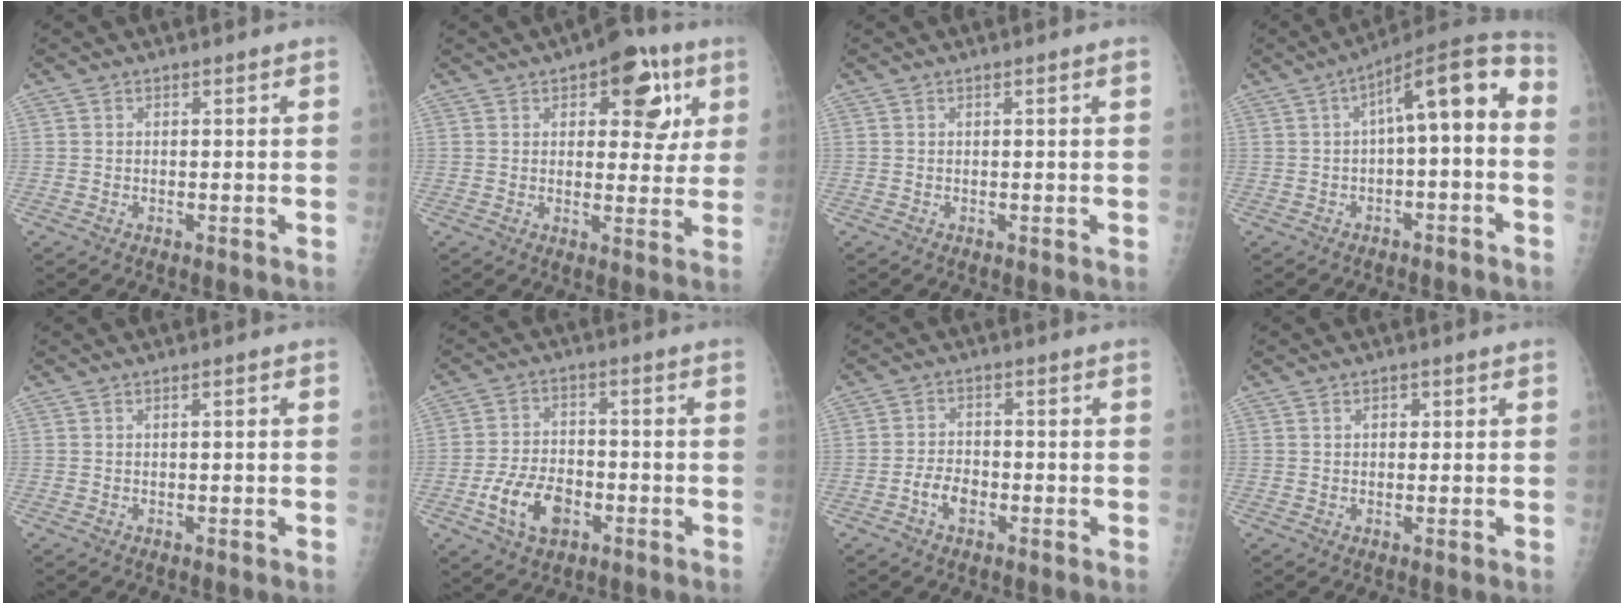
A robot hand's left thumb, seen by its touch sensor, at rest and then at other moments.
{"total": 12.3, "force": [5.1, 6.3, 9.3], "torque": [-0.069, -0.007, 0.061]}
{"total": 1.0, "force": [0.3, 0.0, 1.0], "torque": [-0.019, 0.001, 0.005]}
{"total": 12.4, "force": [0.0, 4.6, 11.5], "torque": [-0.157, 0.059, -0.007]}
{"total": 1.2, "force": [0.3, 0.3, 1.1], "torque": [-0.017, 0.003, 0.004]}
{"total": 10.1, "force": [-3.8, 6.5, 6.7], "torque": [-0.112, 0.019, -0.066]}
{"total": 4.4, "force": [-1.9, 2.8, 2.8], "torque": [-0.043, 0.017, -0.035]}
{"total": 1.9, "force": [0.7, 1.4, 1.2], "torque": [-0.010, -0.001, 0.011]}